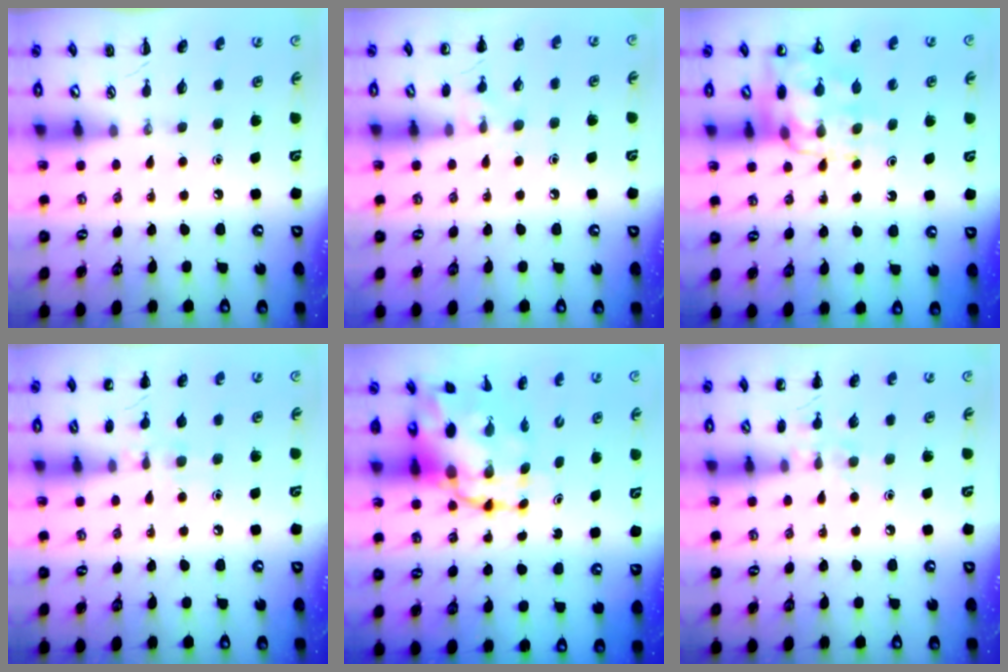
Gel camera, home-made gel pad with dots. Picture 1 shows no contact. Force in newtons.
{"total": 7.7, "press": 7.3, "slide": 2.2}
{"total": 13.3, "press": 13.1, "slide": 2.7}
{"total": 7.3, "press": 7.0, "slide": 2.0}
{"total": 12.5, "press": 12.1, "slide": 2.9}
{"total": 7.6, "press": 7.3, "slide": 2.1}